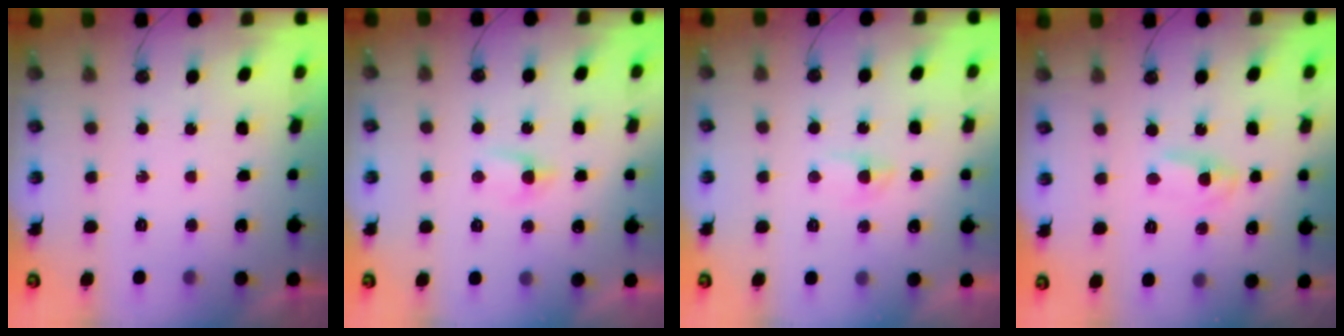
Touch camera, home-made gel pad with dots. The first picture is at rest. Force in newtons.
{"total": 2.7, "press": 2.6, "slide": 0.4}
{"total": 3.8, "press": 3.7, "slide": 0.6}
{"total": 1.9, "press": 1.9, "slide": 0.2}